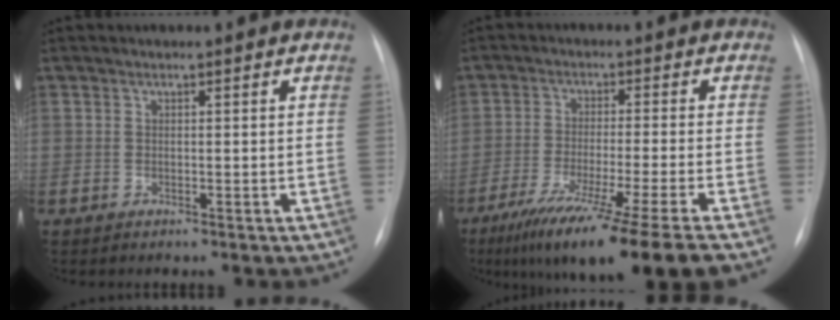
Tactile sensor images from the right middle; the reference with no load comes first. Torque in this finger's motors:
{"motor_torque": [1.42, -0.72, 0.84, 0.21]}